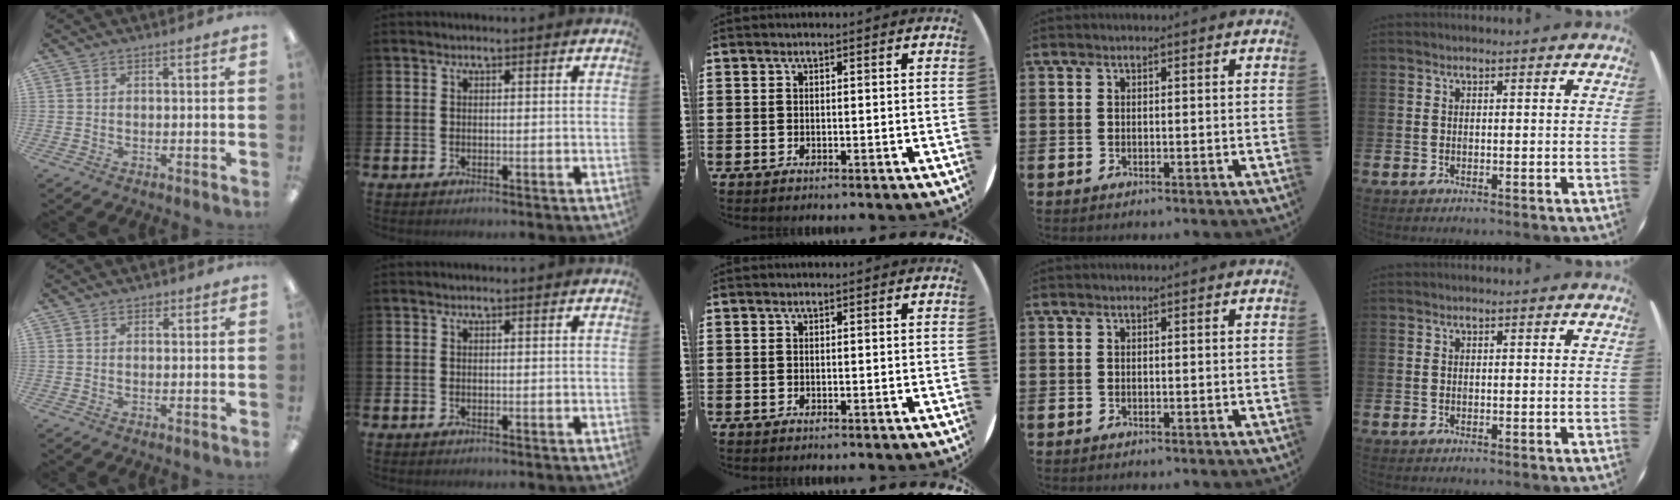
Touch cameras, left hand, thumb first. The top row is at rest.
{"thumb": {"total": 1.6, "force": [1.2, 0.9, 0.5], "torque": [-0.003, -0.002, 0.020]}}